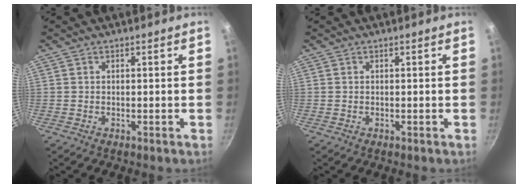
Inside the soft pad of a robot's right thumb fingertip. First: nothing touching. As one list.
[{"total": 0.0}]